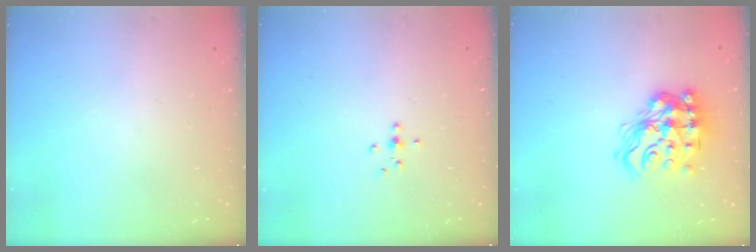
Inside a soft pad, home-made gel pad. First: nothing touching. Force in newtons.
{"total": 3.2, "press": 3.2, "slide": 0.7}
{"total": 16.9, "press": 16.7, "slide": 2.8}